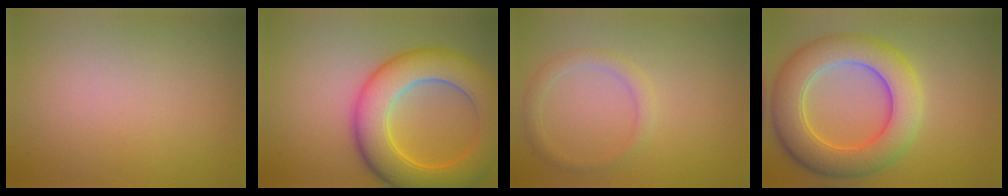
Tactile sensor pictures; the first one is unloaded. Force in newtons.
{"total": 9.3, "press": 9.3, "slide": 0.0}
{"total": 1.7, "press": 1.7, "slide": 0.1}
{"total": 8.5, "press": 8.4, "slide": 0.4}